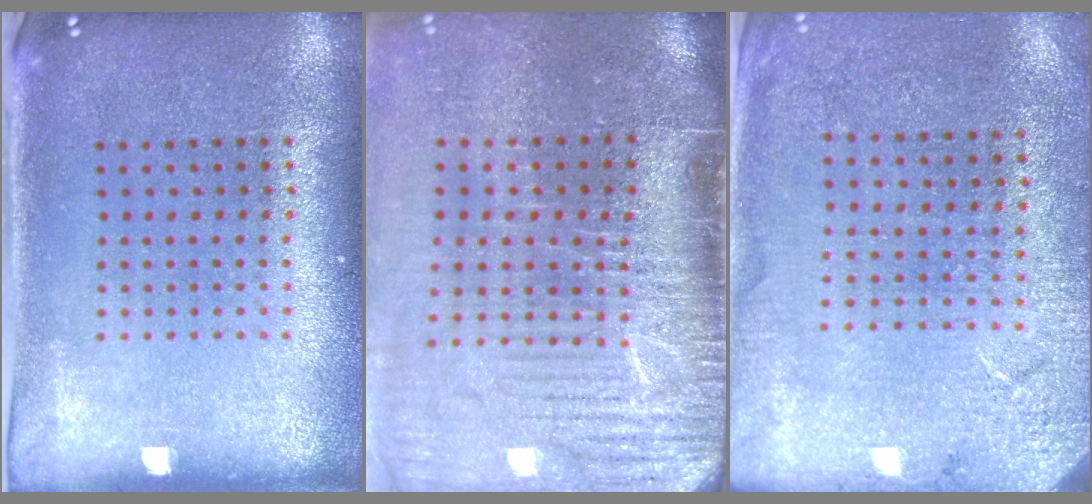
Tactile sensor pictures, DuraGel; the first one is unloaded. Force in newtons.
{"total": 5.0, "press": 4.2, "slide": 2.8}
{"total": 2.6, "press": 2.6, "slide": 0.2}